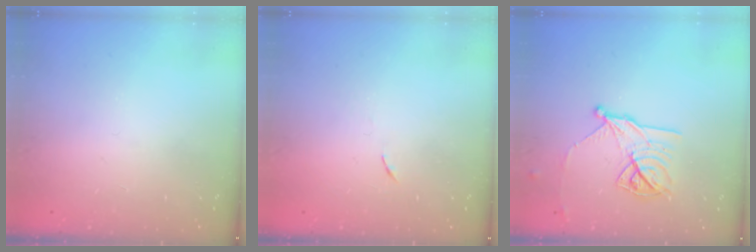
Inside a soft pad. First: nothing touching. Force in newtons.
{"total": 3.8, "press": 3.7, "slide": 0.7}
{"total": 12.9, "press": 12.9, "slide": 0.2}